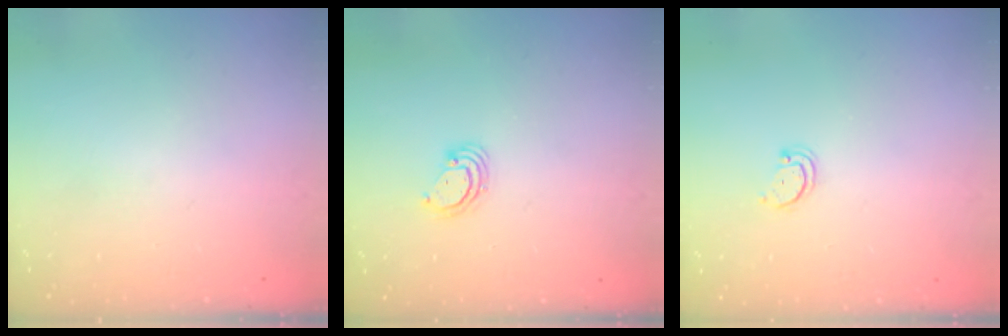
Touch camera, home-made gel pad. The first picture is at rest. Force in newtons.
{"total": 3.3, "press": 3.3, "slide": 0.2}
{"total": 2.2, "press": 2.1, "slide": 0.4}